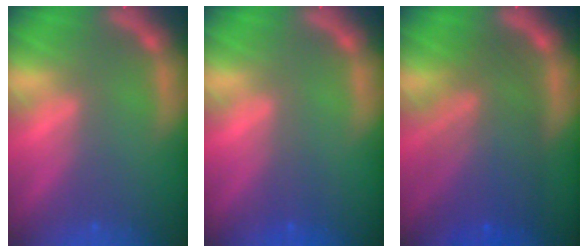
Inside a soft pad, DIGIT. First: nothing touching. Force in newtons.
{"total": 1.0}
{"total": 9.1}